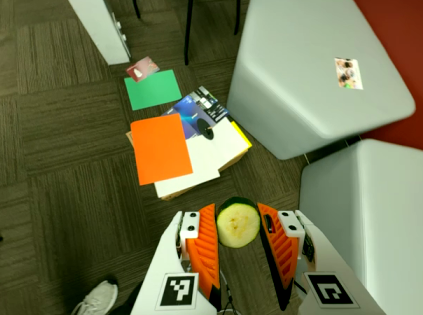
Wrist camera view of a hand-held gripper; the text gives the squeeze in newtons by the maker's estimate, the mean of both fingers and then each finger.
{"total": 9.1, "left": 9.6, "right": 8.6}